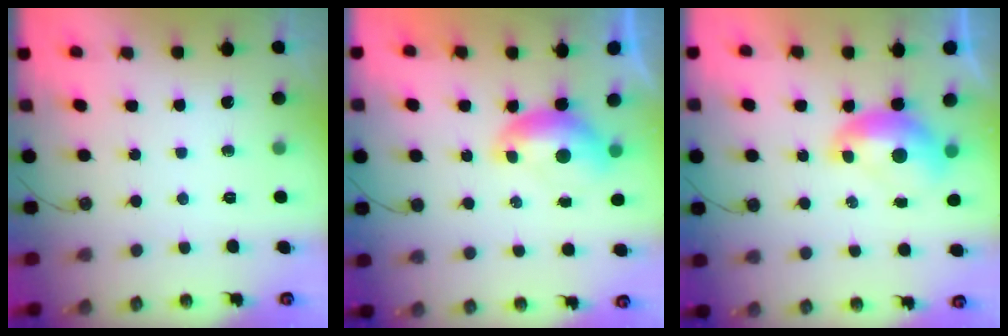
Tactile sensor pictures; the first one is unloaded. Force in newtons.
{"total": 0.9, "press": 0.8, "slide": 0.3}
{"total": 1.5, "press": 1.4, "slide": 0.3}